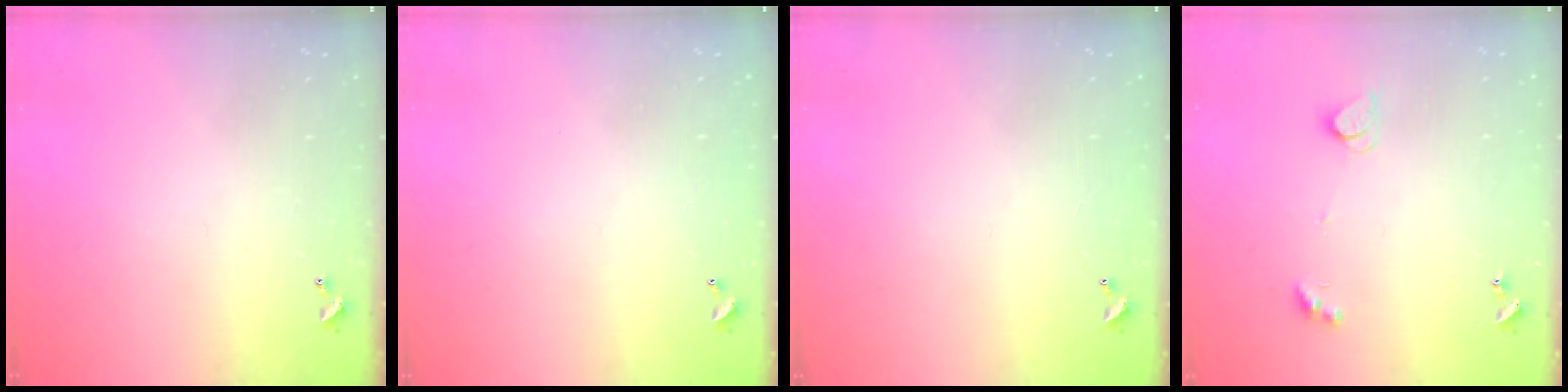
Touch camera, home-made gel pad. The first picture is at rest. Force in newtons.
{"total": 2.9, "press": 2.9, "slide": 0.1}
{"total": 3.0, "press": 3.0, "slide": 0.1}
{"total": 2.1, "press": 2.1, "slide": 0.4}